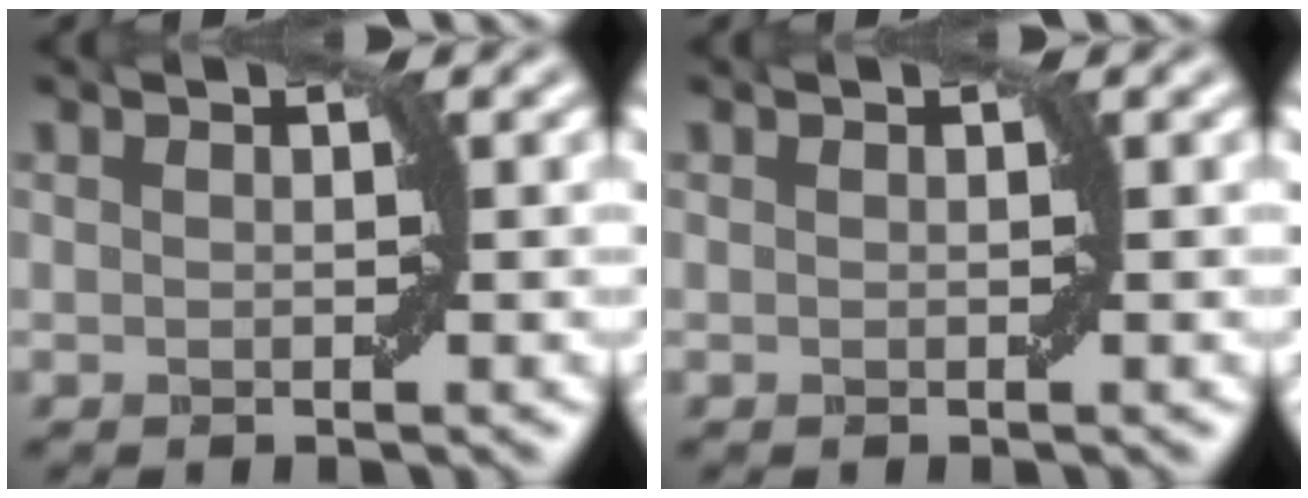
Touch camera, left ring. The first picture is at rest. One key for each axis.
{"total": 0.0}